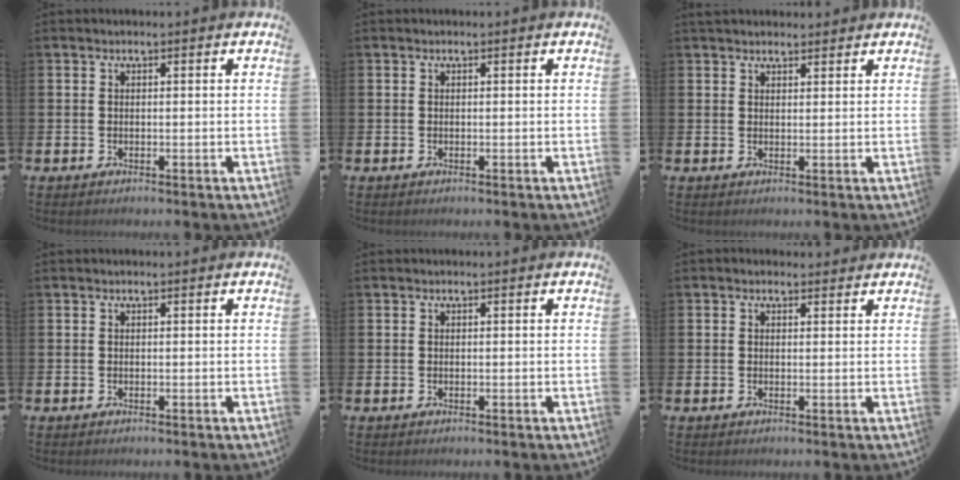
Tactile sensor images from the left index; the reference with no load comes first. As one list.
[{"total": 0.0}, {"total": 2.2, "force": [2.1, 0.7, 0.2], "torque": [0.001, -0.005, 0.038]}, {"total": 0.0}, {"total": 0.0}, {"total": 0.8, "force": [0.6, 0.4, 0.3], "torque": [0.002, 0.003, 0.008]}]